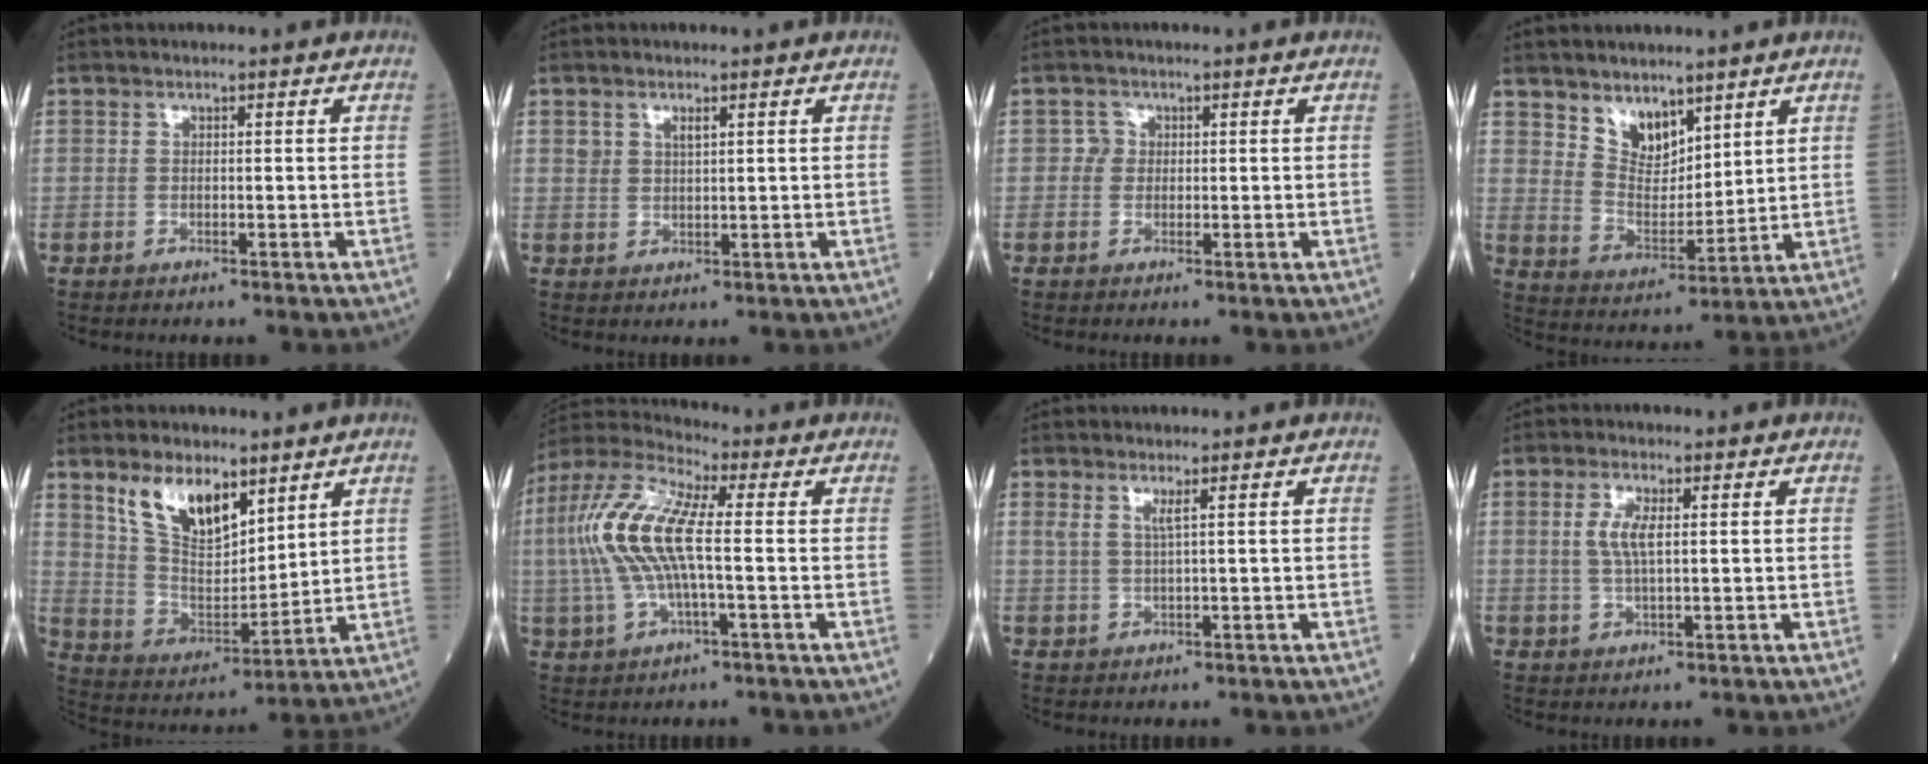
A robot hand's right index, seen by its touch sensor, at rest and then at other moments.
{"total": 1.8, "force": [1.0, 0.9, 1.1], "torque": [-0.025, 0.004, 0.023]}
{"total": 1.4, "force": [0.2, 1.4, 0.3], "torque": [0.003, 0.003, -0.001]}
{"total": 6.7, "force": [4.9, 3.6, 3.0], "torque": [-0.053, -0.006, 0.100]}
{"total": 11.1, "force": [7.0, 4.9, 7.0], "torque": [-0.136, 0.002, 0.144]}
{"total": 12.5, "force": [0.2, 2.8, 12.2], "torque": [-0.275, 0.019, -0.002]}
{"total": 1.7, "force": [0.8, -0.2, 1.4], "torque": [-0.035, -0.002, 0.017]}
{"total": 3.8, "force": [0.7, 0.9, 3.6], "torque": [-0.076, -0.001, 0.015]}